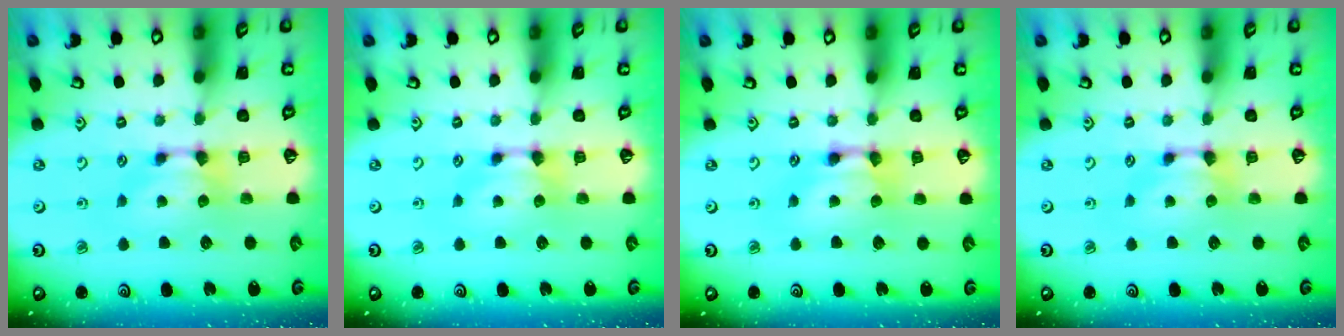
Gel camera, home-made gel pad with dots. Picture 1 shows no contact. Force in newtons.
{"total": 0.0}
{"total": 2.2, "press": 2.2, "slide": 0.0}
{"total": 0.0}